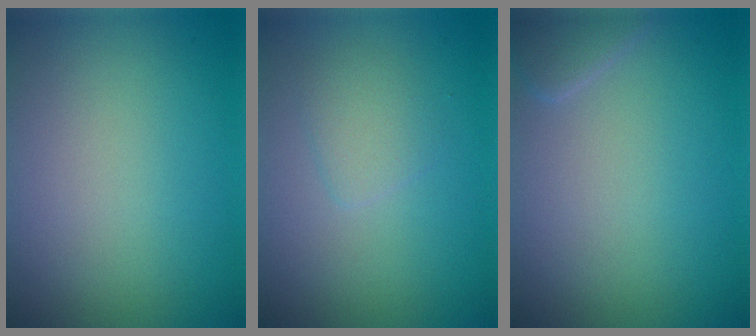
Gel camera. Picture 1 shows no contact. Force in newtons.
{"total": 1.8, "press": 1.8, "slide": 0.0}
{"total": 1.5, "press": 1.5, "slide": 0.1}